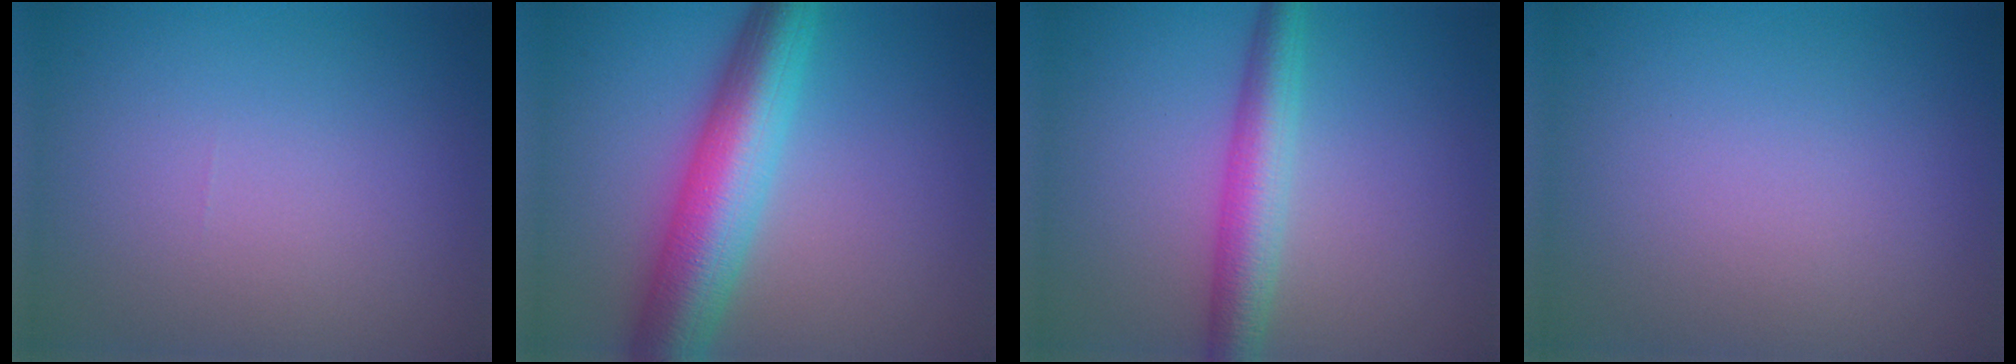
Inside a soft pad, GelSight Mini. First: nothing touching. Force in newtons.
{"total": 8.6, "press": 8.5, "slide": 0.3}
{"total": 4.6, "press": 4.5, "slide": 0.1}
{"total": 0.0}